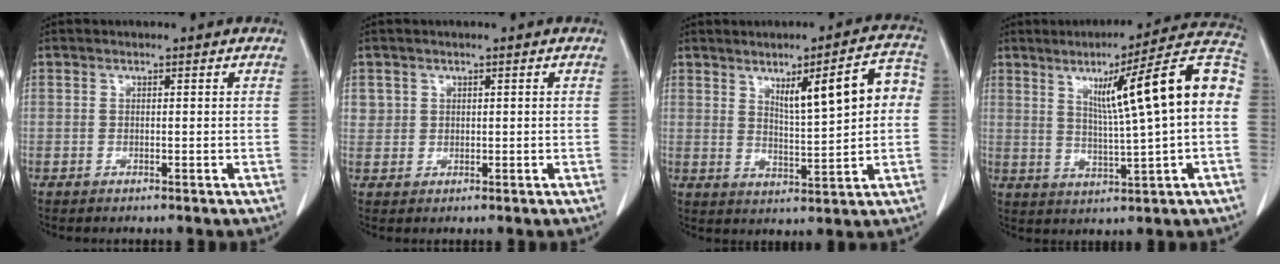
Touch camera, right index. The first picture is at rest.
{"total": 1.8, "force": [0.9, 1.6, 0.0], "torque": [0.017, -0.003, 0.008]}
{"total": 10.6, "force": [2.7, 1.9, 10.1], "torque": [-0.142, 0.015, 0.043]}
{"total": 16.2, "force": [3.0, -0.1, 16.0], "torque": [-0.226, 0.025, 0.040]}